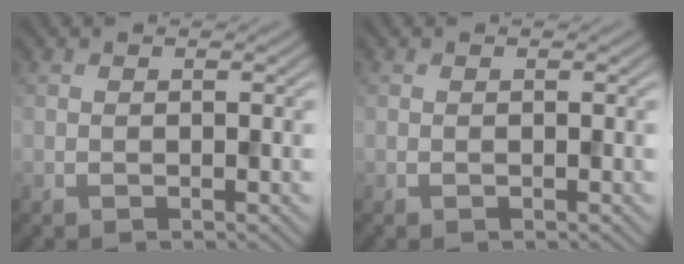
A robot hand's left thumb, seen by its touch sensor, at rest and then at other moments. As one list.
[{"total": 0.0}]